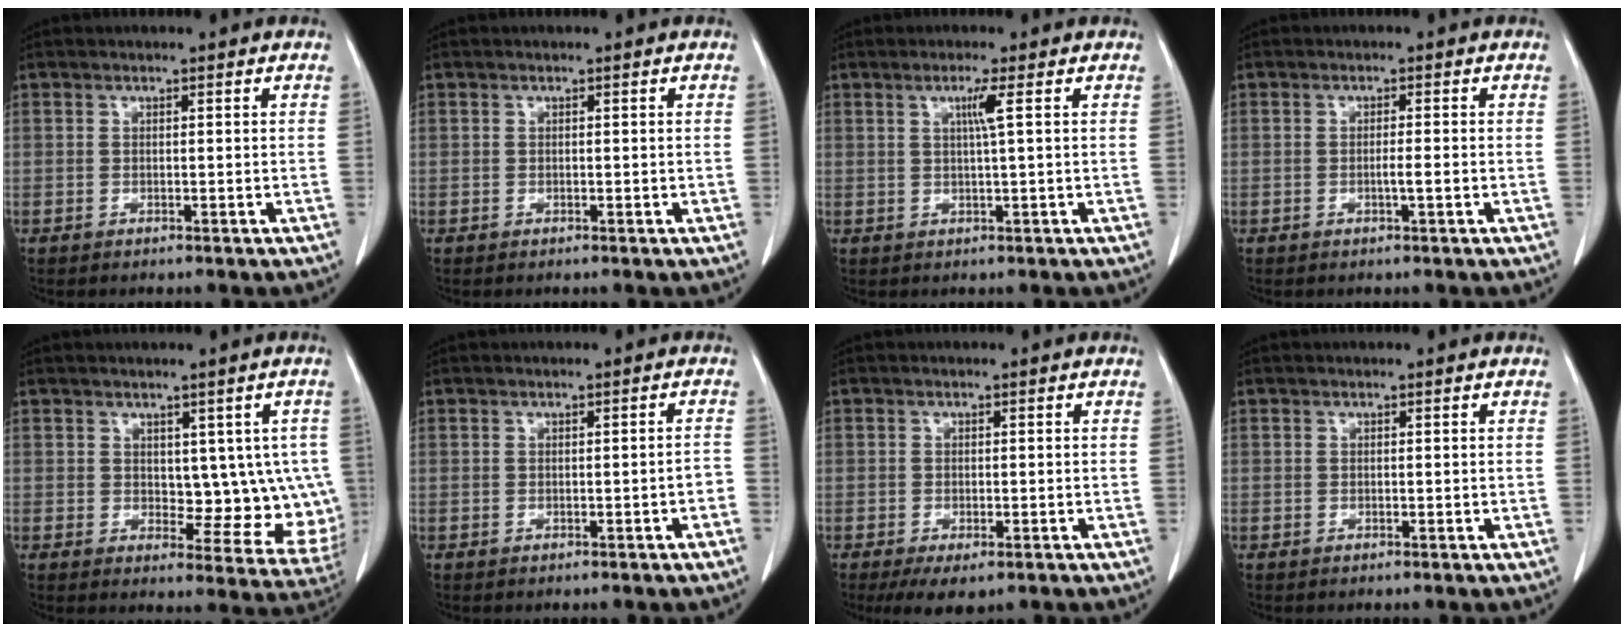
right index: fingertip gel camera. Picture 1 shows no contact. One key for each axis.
{"total": 0.0}
{"total": 2.6, "fx": 0.8, "fy": -0.7, "fz": 2.3, "tx": -0.046, "ty": -0.002, "tz": 0.016}
{"total": 1.7, "fx": -0.5, "fy": -0.1, "fz": 1.6, "tx": -0.029, "ty": -0.001, "tz": -0.008}
{"total": 9.2, "fx": 1.1, "fy": 5.3, "fz": 7.5, "tx": -0.064, "ty": 0.000, "tz": 0.024}
{"total": 1.2, "fx": -0.7, "fy": 0.2, "fz": 1.0, "tx": -0.008, "ty": 0.002, "tz": -0.008}
{"total": 4.0, "fx": -2.4, "fy": 1.9, "fz": 2.6, "tx": -0.039, "ty": -0.007, "tz": -0.031}
{"total": 0.0}